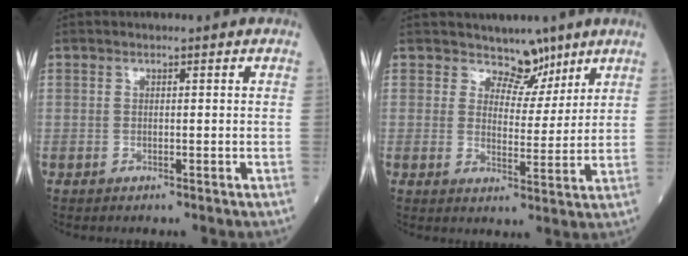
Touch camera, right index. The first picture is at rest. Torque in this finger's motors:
{"motor_torque": [0.10, 0.09, 0.00, 0.01]}